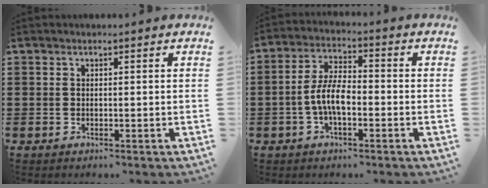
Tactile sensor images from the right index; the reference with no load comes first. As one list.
[{"total": 6.6, "force": [-1.7, 2.7, 5.7], "torque": [-0.127, 0.001, -0.037]}]